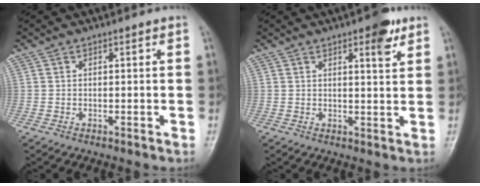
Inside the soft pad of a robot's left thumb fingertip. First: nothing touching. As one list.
[{"total": 4.9, "force": [2.9, 1.3, 3.8], "torque": [-0.042, -0.014, 0.036]}]